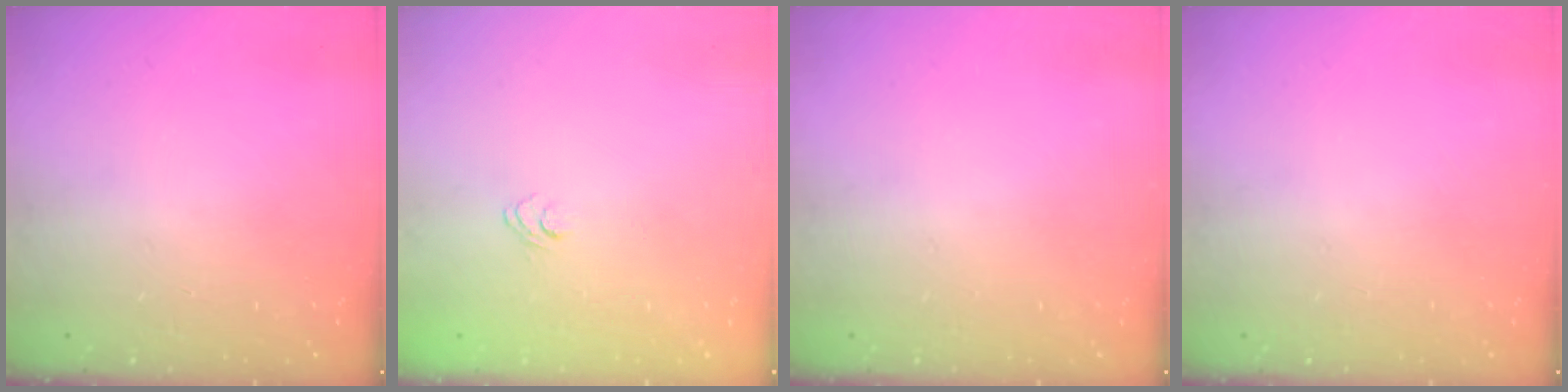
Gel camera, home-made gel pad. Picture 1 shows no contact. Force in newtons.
{"total": 4.3, "press": 4.0, "slide": 1.4}
{"total": 0.0}
{"total": 0.0}